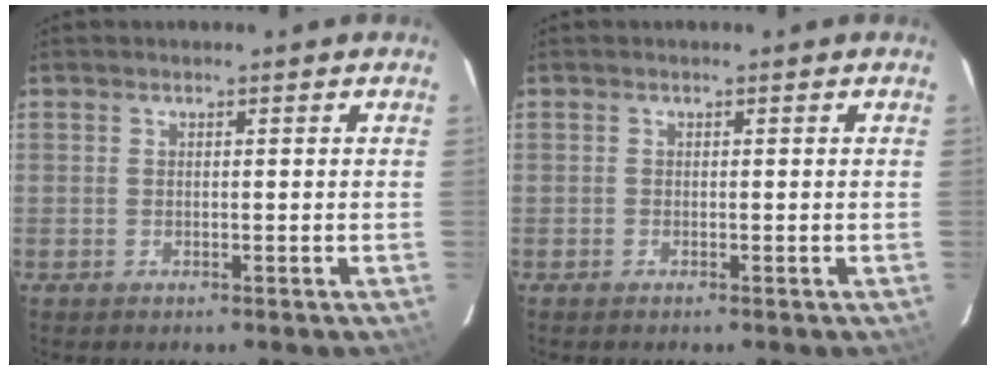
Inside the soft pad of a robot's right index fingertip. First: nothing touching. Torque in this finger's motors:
{"motor_torque": [-0.01, -0.03, -0.02, -0.01]}